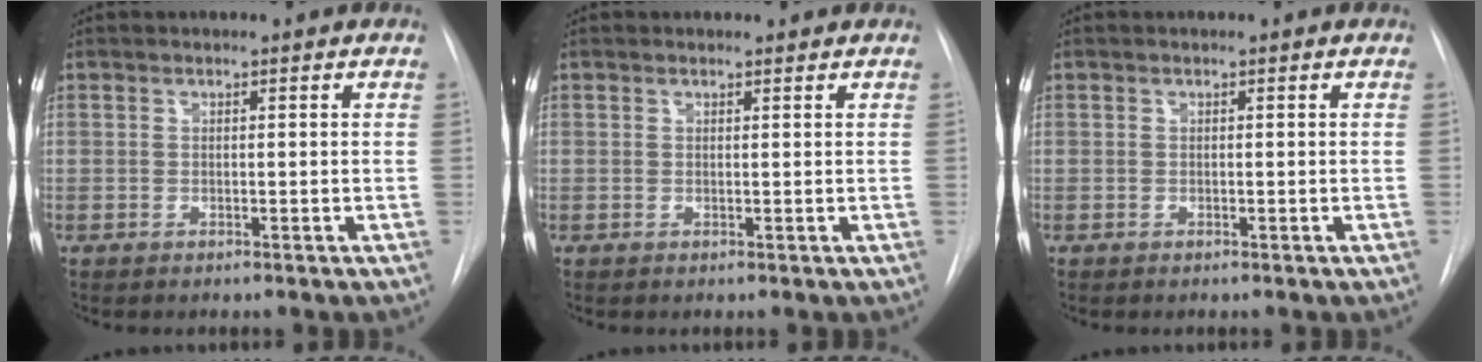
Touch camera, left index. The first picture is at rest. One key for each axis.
{"total": 0.5, "fx": 0.5, "fy": 0.1, "fz": 0.0, "tx": -0.007, "ty": -0.002, "tz": 0.006}
{"total": 0.0}